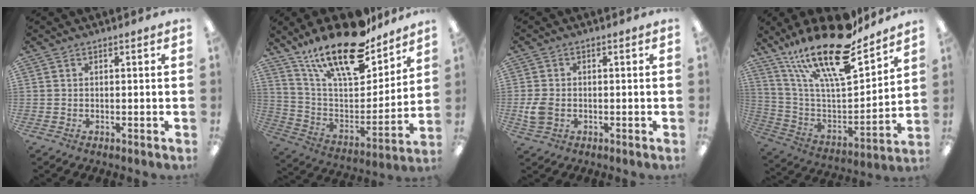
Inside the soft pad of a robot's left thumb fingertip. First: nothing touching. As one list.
[{"total": 22.6, "force": [17.2, 7.7, 12.5], "torque": [-0.221, -0.110, 0.300]}, {"total": 4.7, "force": [-0.9, 3.4, 3.1], "torque": [-0.056, 0.000, -0.016]}, {"total": 24.5, "force": [18.1, 7.2, 14.9], "torque": [-0.275, -0.118, 0.309]}]